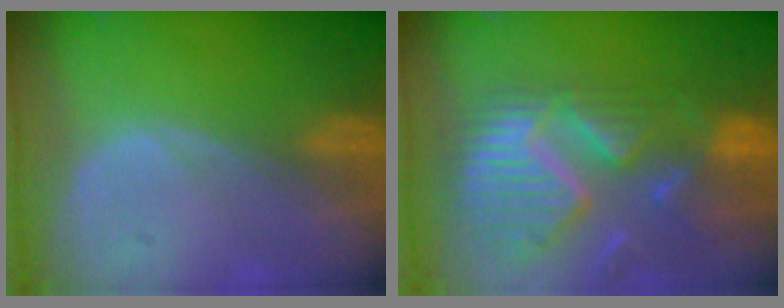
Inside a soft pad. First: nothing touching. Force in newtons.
{"total": 13.3, "press": 11.3, "slide": 7.1}